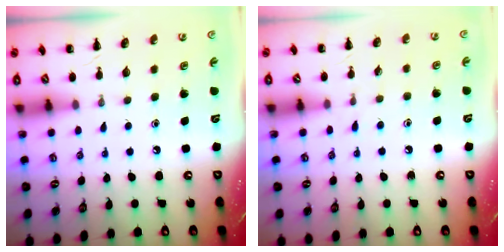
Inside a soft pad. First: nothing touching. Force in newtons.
{"total": 4.9, "press": 4.5, "slide": 1.8}